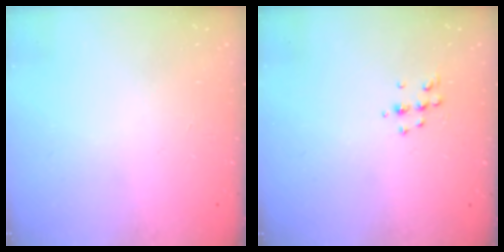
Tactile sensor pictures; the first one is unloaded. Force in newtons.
{"total": 4.7, "press": 4.6, "slide": 0.8}